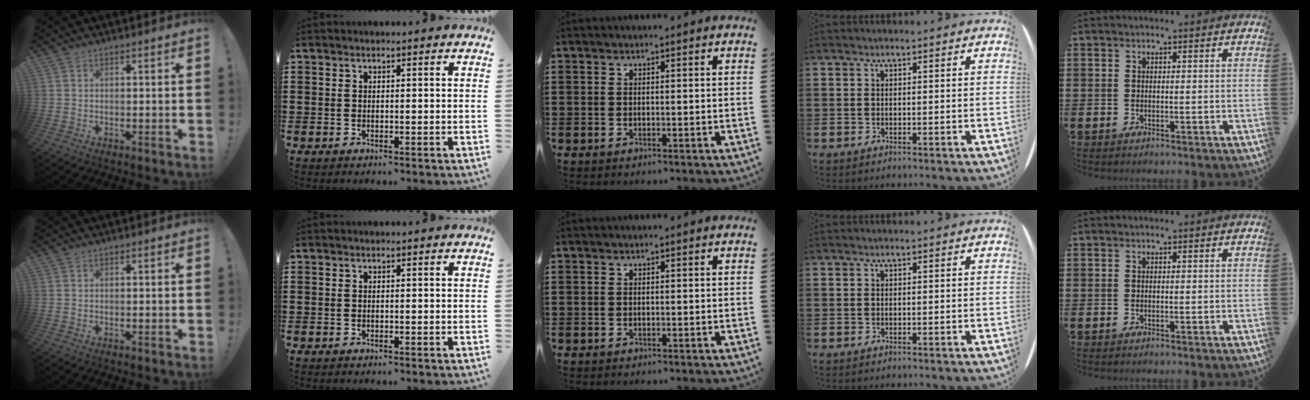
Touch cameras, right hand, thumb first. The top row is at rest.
{}